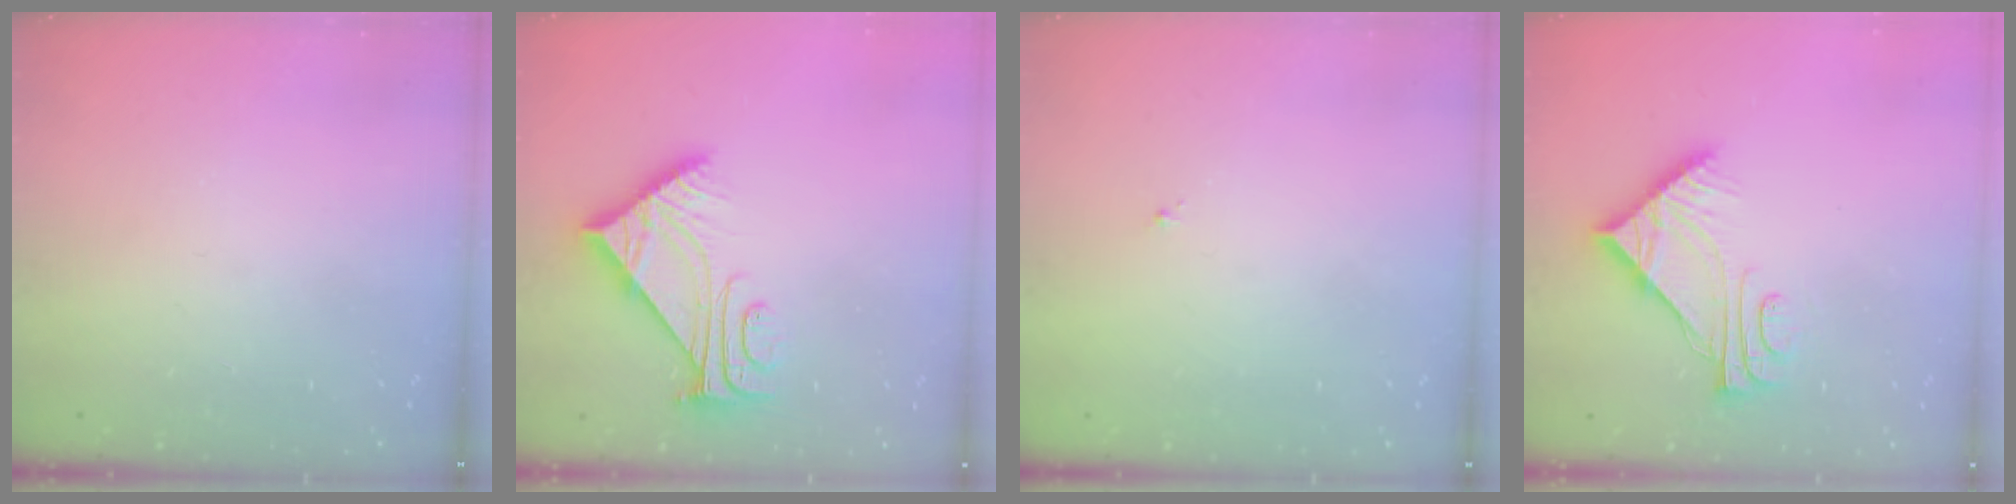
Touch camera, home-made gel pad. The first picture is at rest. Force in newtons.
{"total": 7.5, "press": 7.4, "slide": 0.8}
{"total": 0.8, "press": 0.7, "slide": 0.3}
{"total": 8.7, "press": 8.7, "slide": 0.1}